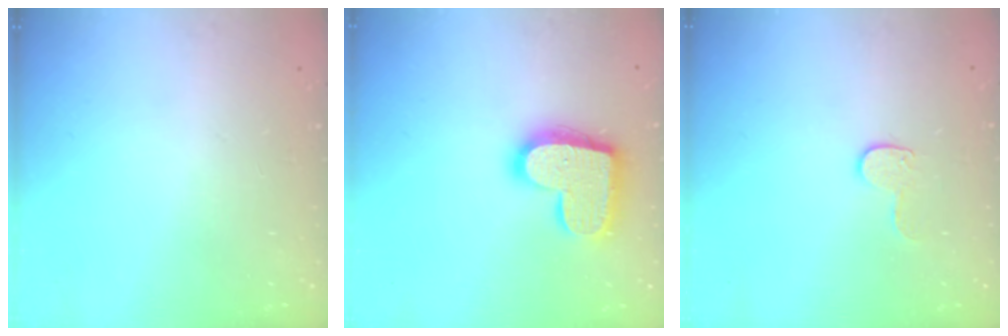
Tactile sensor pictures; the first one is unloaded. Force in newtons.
{"total": 17.0, "press": 17.0, "slide": 1.1}
{"total": 6.8, "press": 6.8, "slide": 0.3}